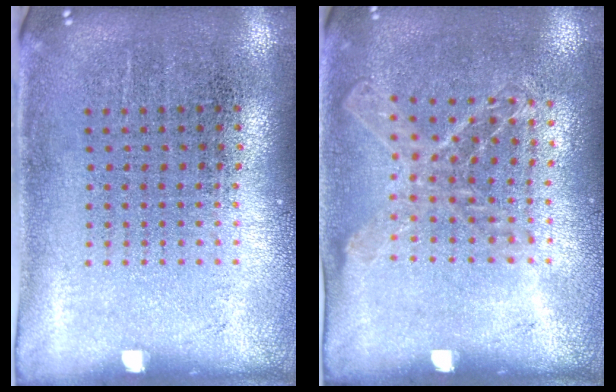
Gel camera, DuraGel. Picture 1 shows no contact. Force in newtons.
{"total": 1.1, "press": 1.1, "slide": 0.3}